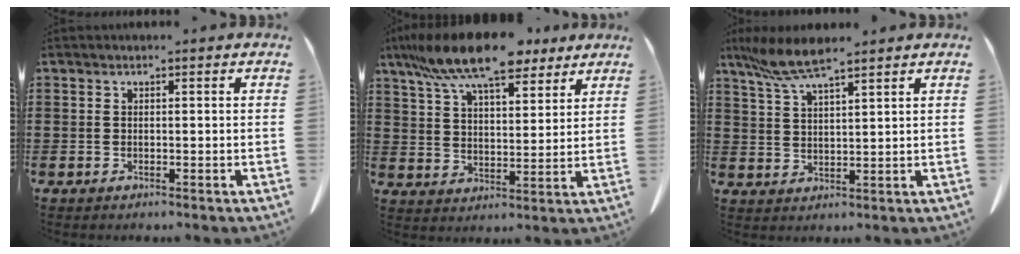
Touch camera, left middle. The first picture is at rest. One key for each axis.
{"total": 12.3, "fx": 9.9, "fy": 3.1, "fz": 6.7, "tx": -0.154, "ty": -0.025, "tz": 0.179}
{"total": 6.7, "fx": 5.1, "fy": 0.8, "fz": 4.2, "tx": -0.104, "ty": -0.014, "tz": 0.092}